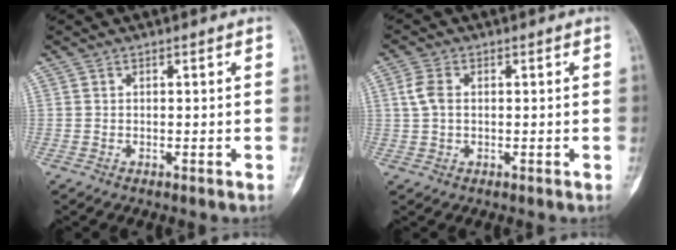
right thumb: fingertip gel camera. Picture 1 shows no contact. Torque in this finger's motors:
{"motor_torque": [0.13, 0.43, 0.37, 0.29, 0.07]}